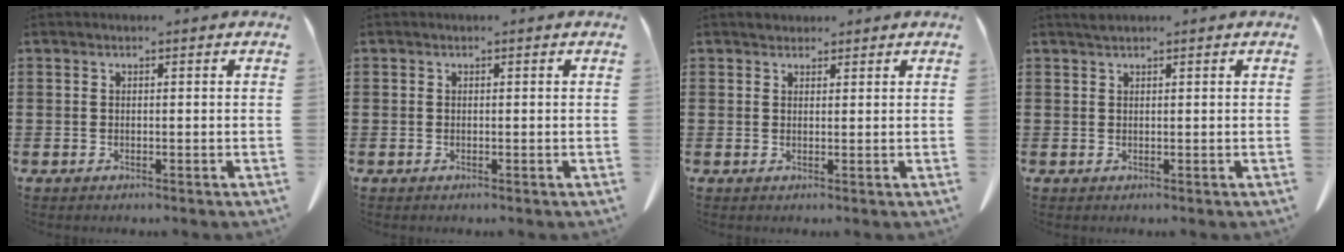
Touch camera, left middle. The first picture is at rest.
{"total": 0.0}
{"total": 1.4, "force": [1.3, 0.7, 0.0], "torque": [0.005, 0.002, 0.023]}
{"total": 0.8, "force": [0.7, 0.1, 0.4], "torque": [-0.009, 0.000, 0.014]}